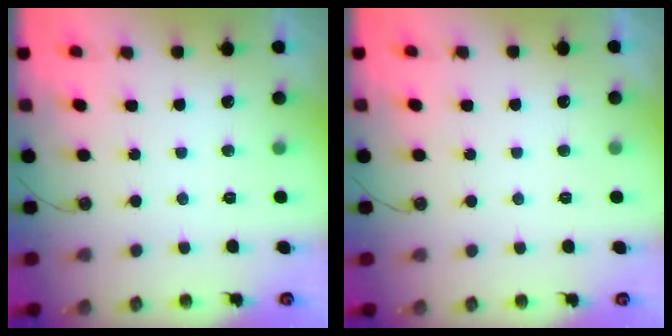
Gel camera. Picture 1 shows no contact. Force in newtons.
{"total": 0.0}